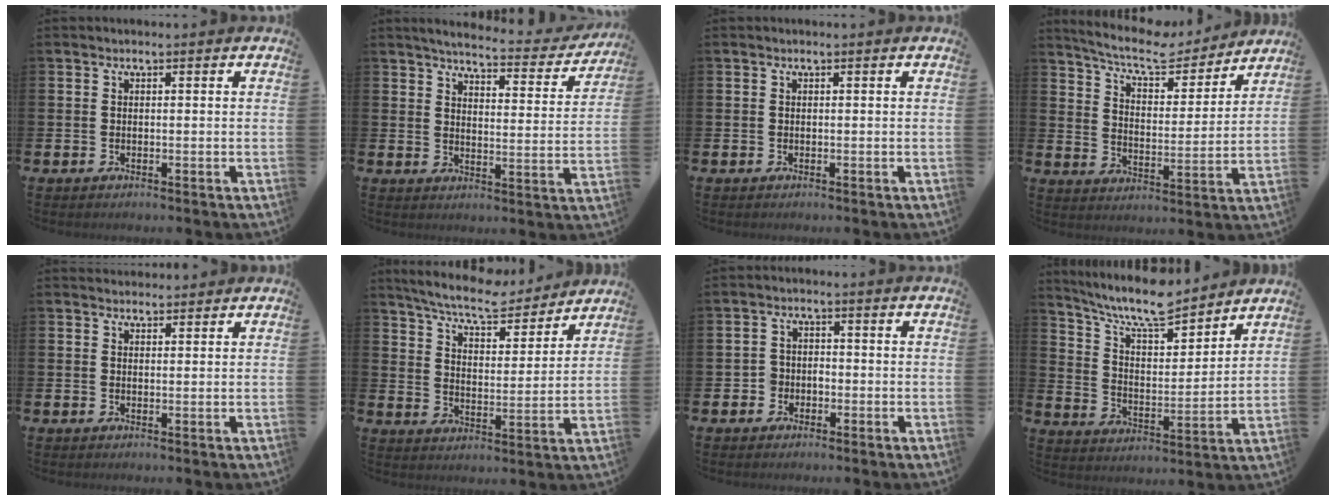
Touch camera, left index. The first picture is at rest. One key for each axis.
{"total": 4.6, "fx": 4.4, "fy": 0.6, "fz": 1.5, "tx": -0.037, "ty": -0.034, "tz": 0.067}
{"total": 0.0}
{"total": 8.5, "fx": 7.8, "fy": 1.8, "fz": 3.0, "tx": -0.076, "ty": -0.055, "tz": 0.131}
{"total": 1.9, "fx": 1.8, "fy": 0.6, "fz": 0.0, "tx": 0.011, "ty": -0.007, "tz": 0.031}
{"total": 8.1, "fx": 7.5, "fy": 1.3, "fz": 2.7, "tx": -0.076, "ty": -0.047, "tz": 0.129}
{"total": 2.3, "fx": -1.3, "fy": 1.9, "fz": 0.1, "tx": -0.013, "ty": 0.006, "tz": -0.031}
{"total": 9.2, "fx": 8.4, "fy": 1.8, "fz": 3.1, "tx": -0.088, "ty": -0.057, "tz": 0.149}